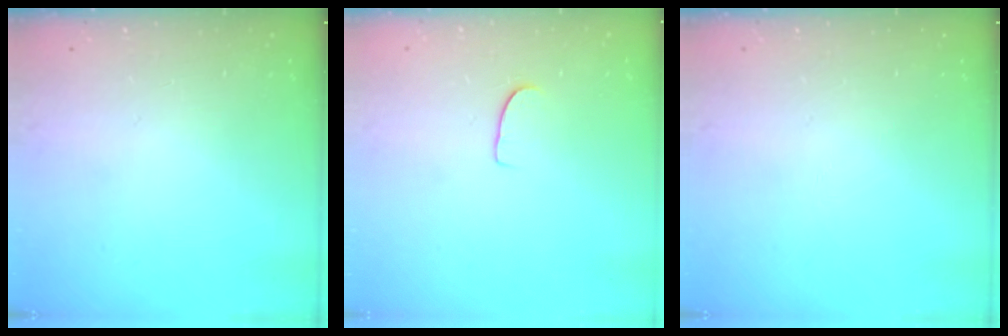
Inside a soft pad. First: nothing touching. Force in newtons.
{"total": 4.7, "press": 4.7, "slide": 0.3}
{"total": 0.0}